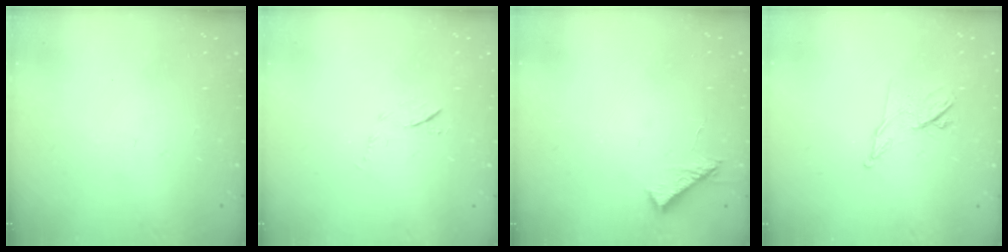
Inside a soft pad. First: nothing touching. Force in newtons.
{"total": 6.1, "press": 6.0, "slide": 0.9}
{"total": 6.0, "press": 6.0, "slide": 0.5}
{"total": 8.1, "press": 8.0, "slide": 1.3}